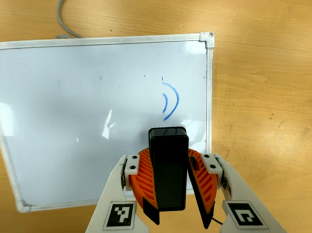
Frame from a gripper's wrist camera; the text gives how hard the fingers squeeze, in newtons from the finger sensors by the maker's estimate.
{"total": 10.1, "left": 10.2, "right": 10.0}